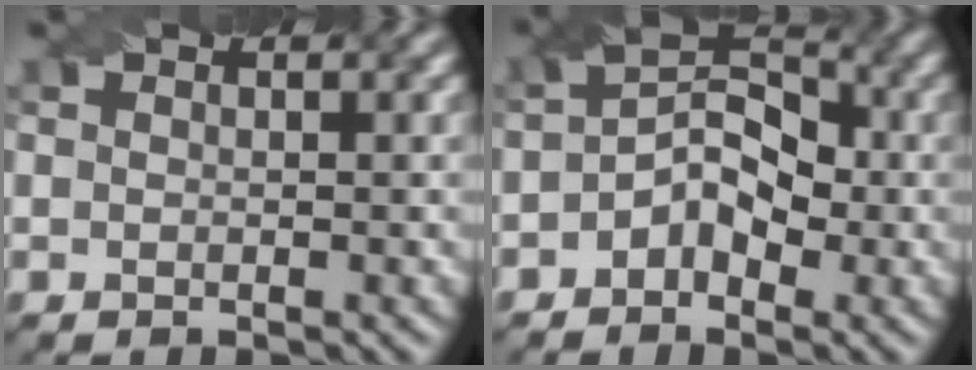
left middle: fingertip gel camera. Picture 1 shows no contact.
{"total": 4.5, "force": [-1.2, 3.1, 3.1], "torque": [-0.042, 0.009, -0.027]}